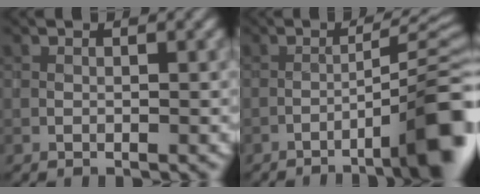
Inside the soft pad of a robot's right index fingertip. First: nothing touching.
{"total": 9.6, "force": [-4.8, 1.4, 8.2], "torque": [-0.107, 0.016, -0.070]}